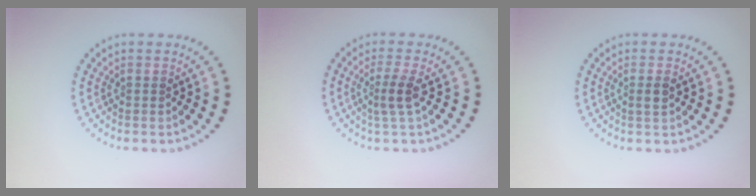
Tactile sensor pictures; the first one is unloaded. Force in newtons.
{"total": 2.1, "press": 1.4, "slide": 1.5}
{"total": 1.2, "press": 1.1, "slide": 0.5}